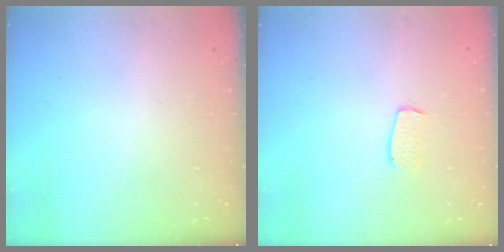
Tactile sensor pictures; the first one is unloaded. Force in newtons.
{"total": 5.9, "press": 5.9, "slide": 0.3}